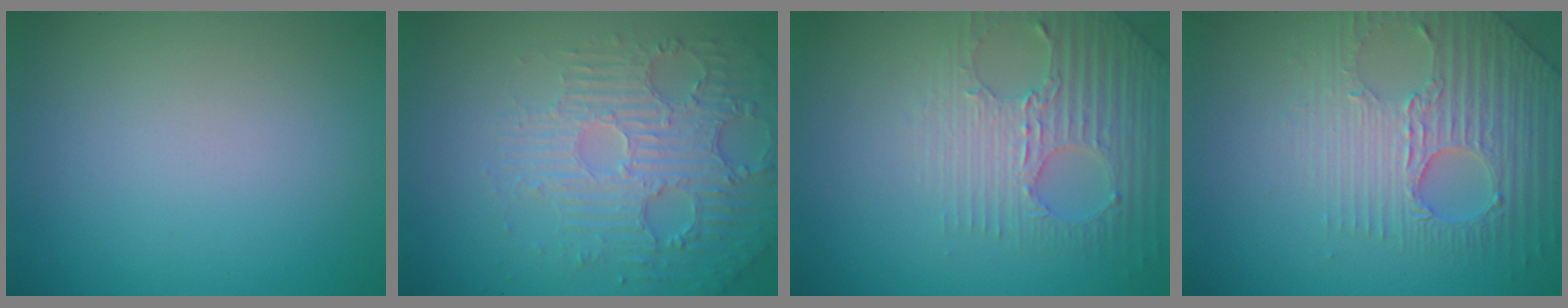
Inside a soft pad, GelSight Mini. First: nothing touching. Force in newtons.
{"total": 6.1, "press": 3.9, "slide": 4.6}
{"total": 3.1, "press": 3.0, "slide": 0.6}
{"total": 4.1, "press": 3.9, "slide": 1.1}